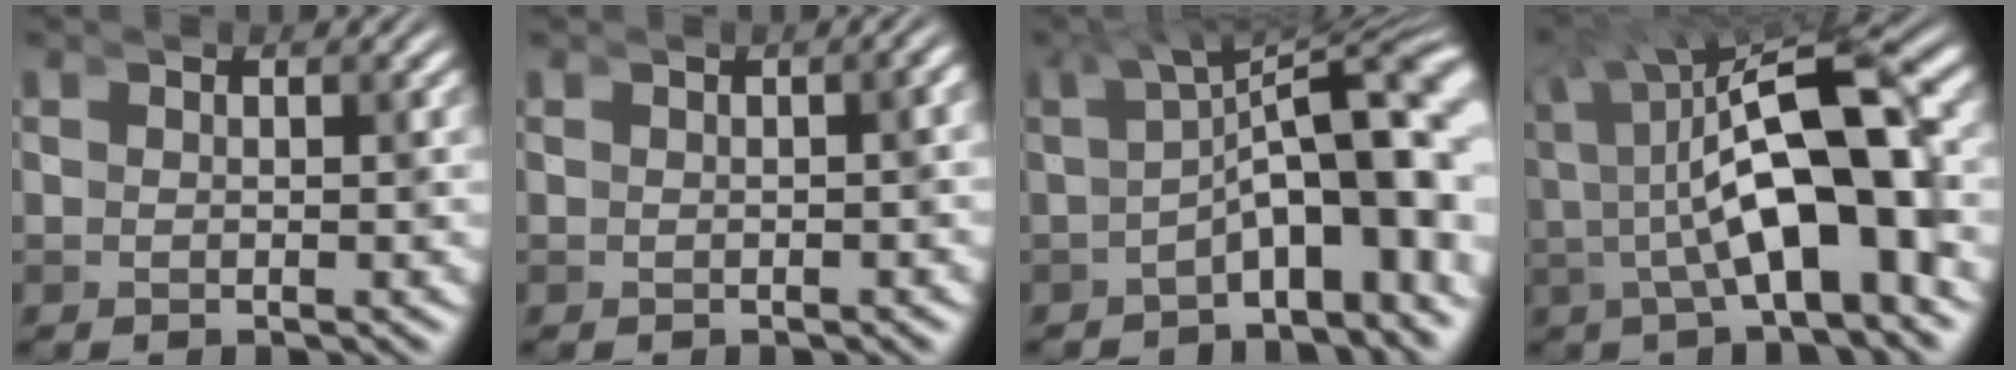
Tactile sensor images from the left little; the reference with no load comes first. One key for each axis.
{"total": 0.7, "fx": -0.2, "fy": 0.2, "fz": 0.6, "tx": -0.003, "ty": 0.008, "tz": -0.003}
{"total": 6.8, "fx": -1.1, "fy": 2.5, "fz": 6.2, "tx": -0.094, "ty": -0.005, "tz": -0.017}
{"total": 6.8, "fx": -3.1, "fy": 2.6, "fz": 5.5, "tx": -0.108, "ty": -0.015, "tz": -0.044}